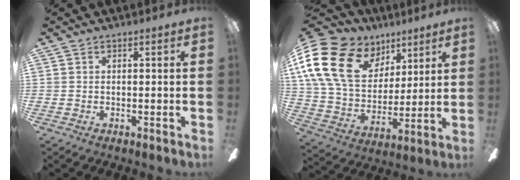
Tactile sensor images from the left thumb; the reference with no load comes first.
{"total": 23.2, "force": [10.4, 15.7, 13.5], "torque": [-0.279, -0.034, 0.190]}